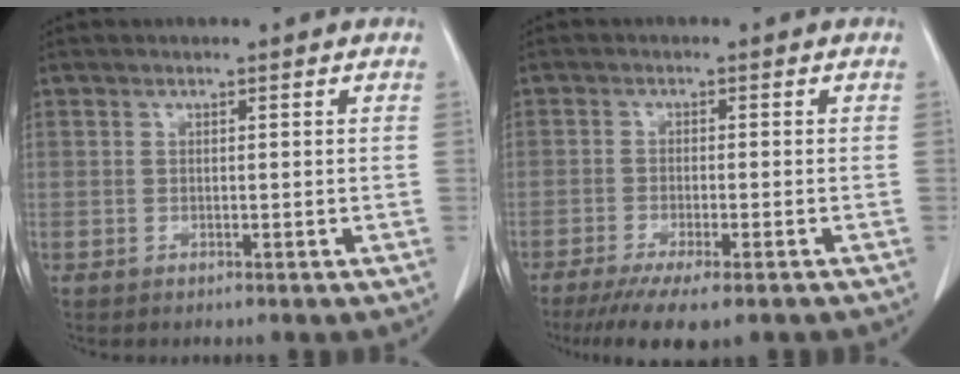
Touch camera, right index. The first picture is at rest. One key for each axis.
{"total": 10.0, "fx": -7.6, "fy": 1.5, "fz": 6.4, "tx": -0.089, "ty": -0.019, "tz": -0.114}